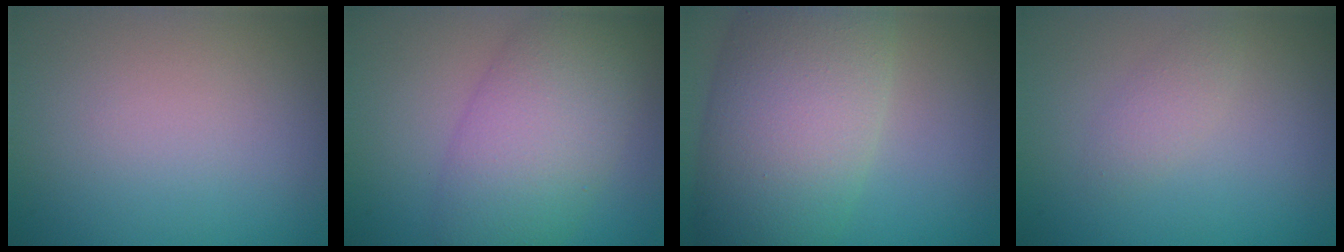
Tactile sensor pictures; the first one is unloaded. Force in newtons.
{"total": 7.7, "press": 7.7, "slide": 0.4}
{"total": 10.9, "press": 10.9, "slide": 0.5}
{"total": 1.3, "press": 1.3, "slide": 0.0}